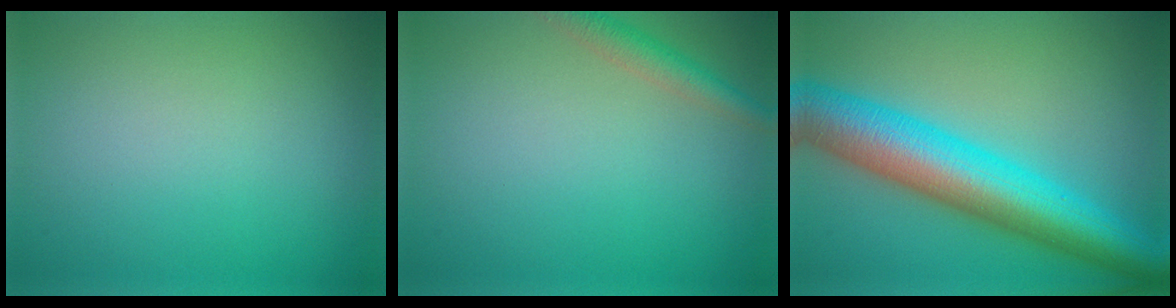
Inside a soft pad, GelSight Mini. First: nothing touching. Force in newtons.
{"total": 2.4, "press": 2.4, "slide": 0.1}
{"total": 10.6, "press": 10.6, "slide": 0.1}